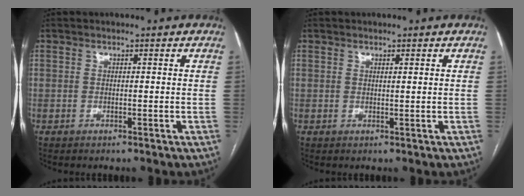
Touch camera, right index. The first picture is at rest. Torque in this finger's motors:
{"motor_torque": [-0.18, 0.08, -0.03, 0.00]}